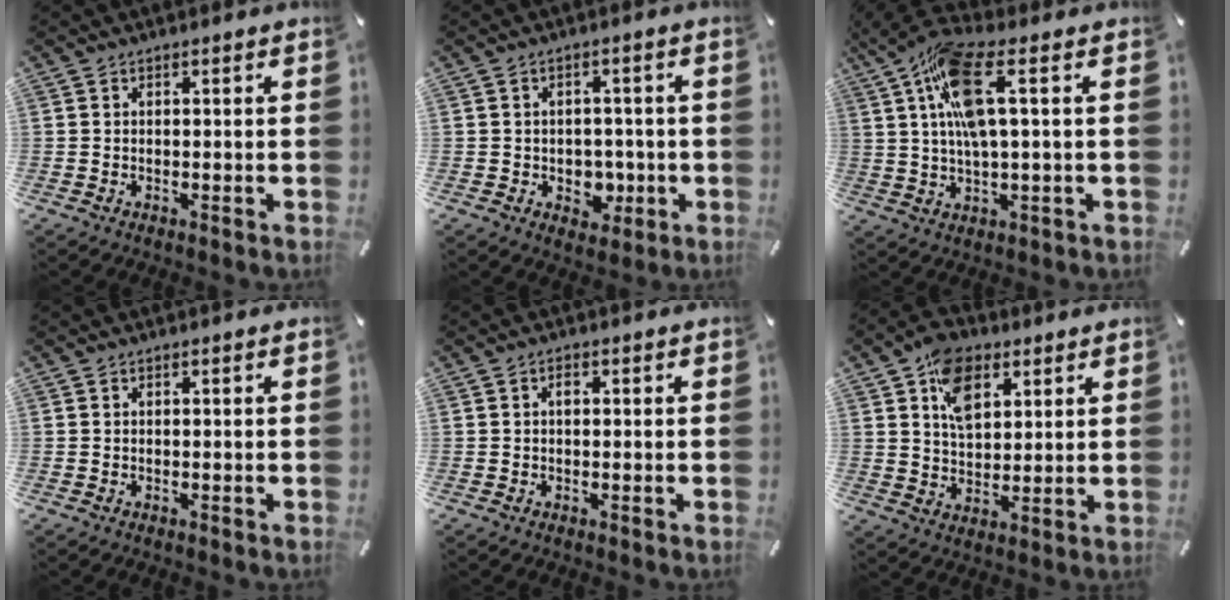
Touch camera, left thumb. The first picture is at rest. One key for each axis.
{"total": 5.0, "fx": -0.9, "fy": 4.4, "fz": 2.3, "tx": -0.020, "ty": 0.000, "tz": -0.018}
{"total": 12.4, "fx": 3.5, "fy": 3.0, "fz": 11.6, "tx": -0.229, "ty": -0.003, "tz": 0.063}
{"total": 0.0}
{"total": 1.1, "fx": 0.1, "fy": 0.7, "fz": 0.9, "tx": -0.019, "ty": 0.004, "tz": 0.001}
{"total": 10.6, "fx": 4.8, "fy": 7.3, "fz": 6.1, "tx": -0.103, "ty": -0.002, "tz": 0.089}